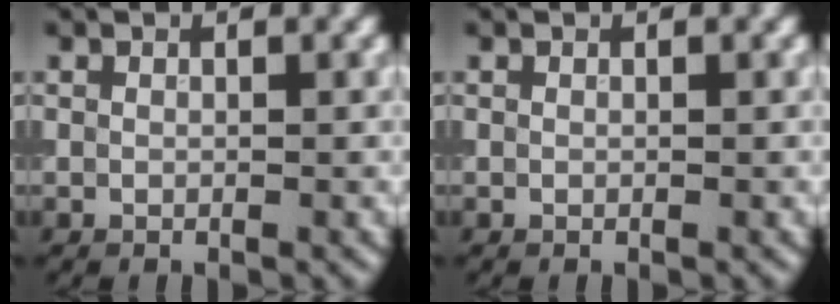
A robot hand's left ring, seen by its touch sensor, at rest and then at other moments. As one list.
[{"total": 0.0}]